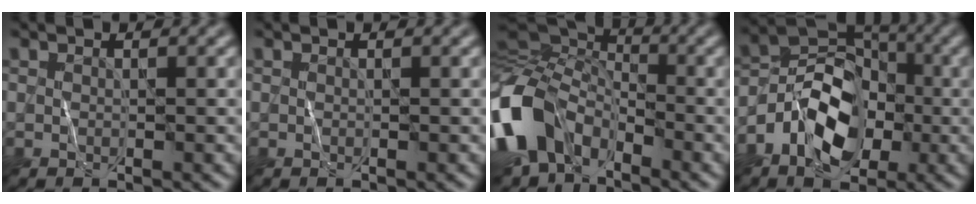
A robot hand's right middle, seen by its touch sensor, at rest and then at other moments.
{"total": 0.0}
{"total": 12.7, "force": [-5.2, 8.5, 7.9], "torque": [-0.194, -0.023, -0.102]}
{"total": 8.1, "force": [-3.1, 5.3, 5.4], "torque": [-0.090, 0.006, -0.062]}